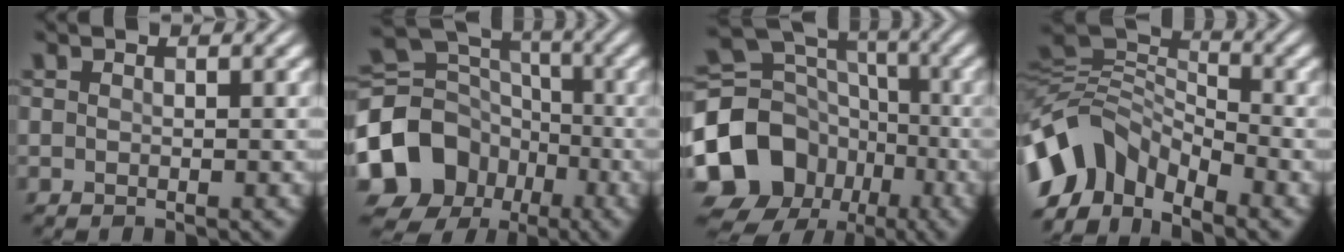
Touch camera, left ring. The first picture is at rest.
{"total": 12.1, "force": [-4.6, 10.0, 4.9], "torque": [-0.116, -0.012, -0.096]}
{"total": 14.2, "force": [-5.2, 11.8, 5.9], "torque": [-0.138, -0.002, -0.105]}
{"total": 8.3, "force": [-4.9, 4.9, 4.6], "torque": [-0.085, 0.005, -0.109]}